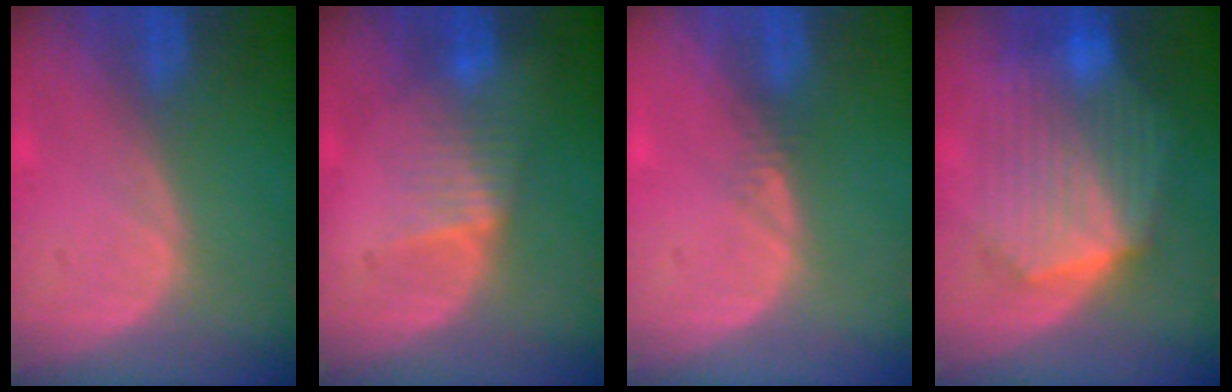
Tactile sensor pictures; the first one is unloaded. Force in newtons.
{"total": 4.0, "press": 4.0, "slide": 0.4}
{"total": 0.9, "press": 0.8, "slide": 0.4}
{"total": 10.3, "press": 10.3, "slide": 0.9}